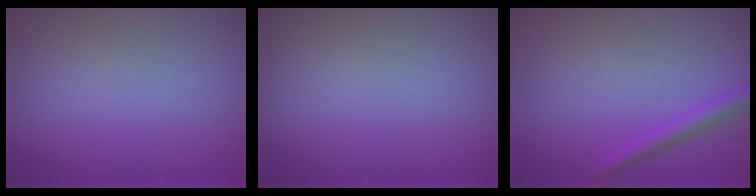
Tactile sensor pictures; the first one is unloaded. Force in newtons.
{"total": 0.0}
{"total": 1.9, "press": 1.9, "slide": 0.2}